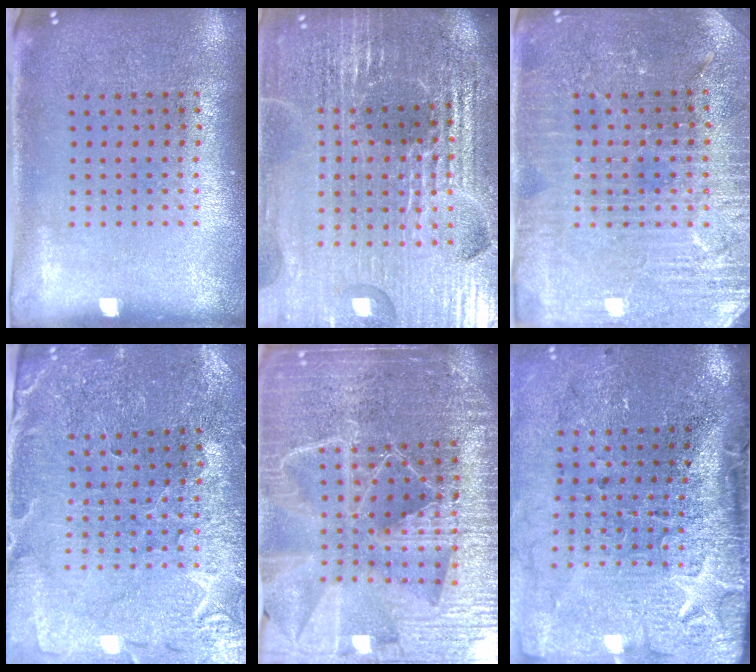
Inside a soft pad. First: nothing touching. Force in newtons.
{"total": 6.3, "press": 5.6, "slide": 2.8}
{"total": 3.7, "press": 3.6, "slide": 0.9}
{"total": 1.3, "press": 1.2, "slide": 0.2}
{"total": 6.5, "press": 5.6, "slide": 3.4}
{"total": 4.6, "press": 3.6, "slide": 2.8}